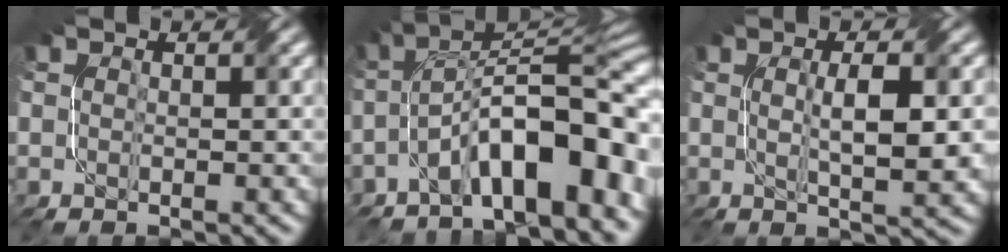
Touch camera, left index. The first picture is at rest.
{"total": 11.6, "force": [-4.7, 3.8, 10.0], "torque": [-0.145, 0.016, -0.077]}
{"total": 4.8, "force": [0.3, 1.1, 4.7], "torque": [-0.080, 0.000, 0.010]}